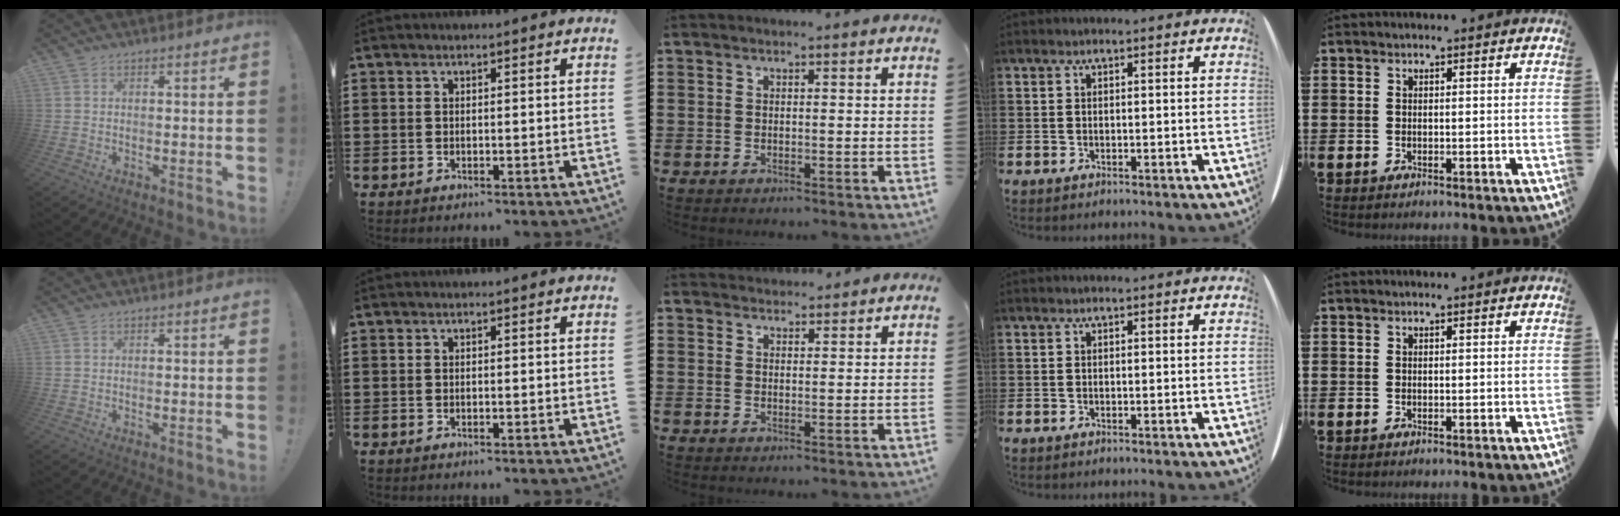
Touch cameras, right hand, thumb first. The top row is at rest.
{"middle": {"total": 1.8, "force": [1.7, 0.4, -0.1], "torque": [-0.002, 0.004, 0.035]}}